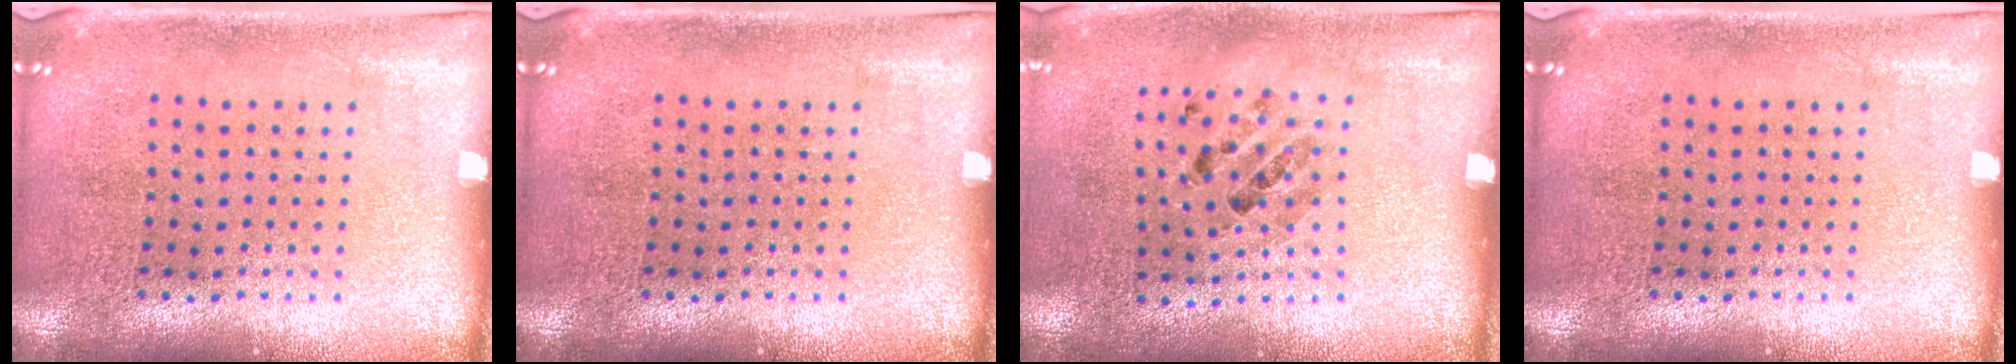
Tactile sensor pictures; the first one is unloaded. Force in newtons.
{"total": 0.0}
{"total": 0.8, "press": 0.7, "slide": 0.4}
{"total": 0.0}